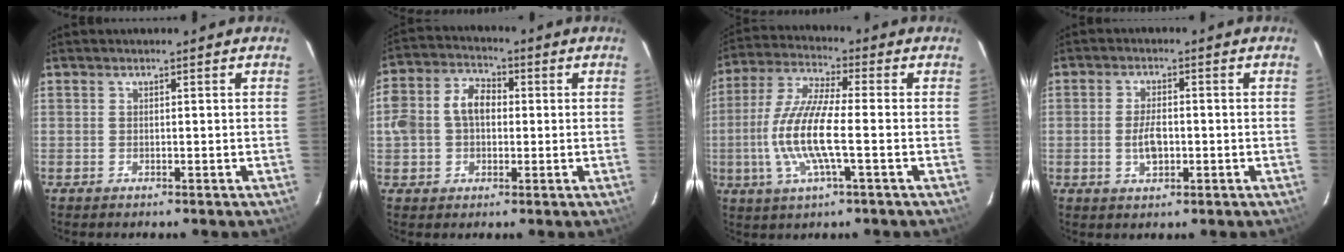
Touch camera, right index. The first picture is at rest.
{"total": 9.3, "force": [0.2, 6.9, 6.3], "torque": [-0.135, 0.030, 0.000]}
{"total": 12.7, "force": [-2.3, 2.3, 12.3], "torque": [-0.254, -0.003, -0.049]}
{"total": 4.7, "force": [-0.9, 2.4, 3.9], "torque": [-0.077, 0.000, -0.012]}